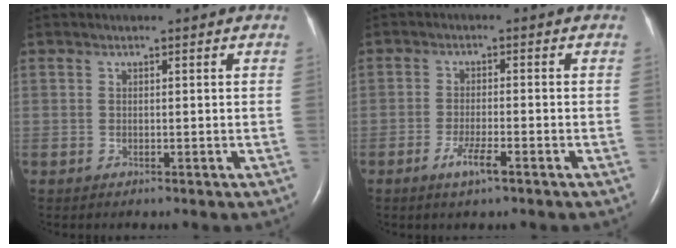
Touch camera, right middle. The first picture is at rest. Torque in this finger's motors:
{"motor_torque": [0.61, -0.35, 0.06, 0.03]}